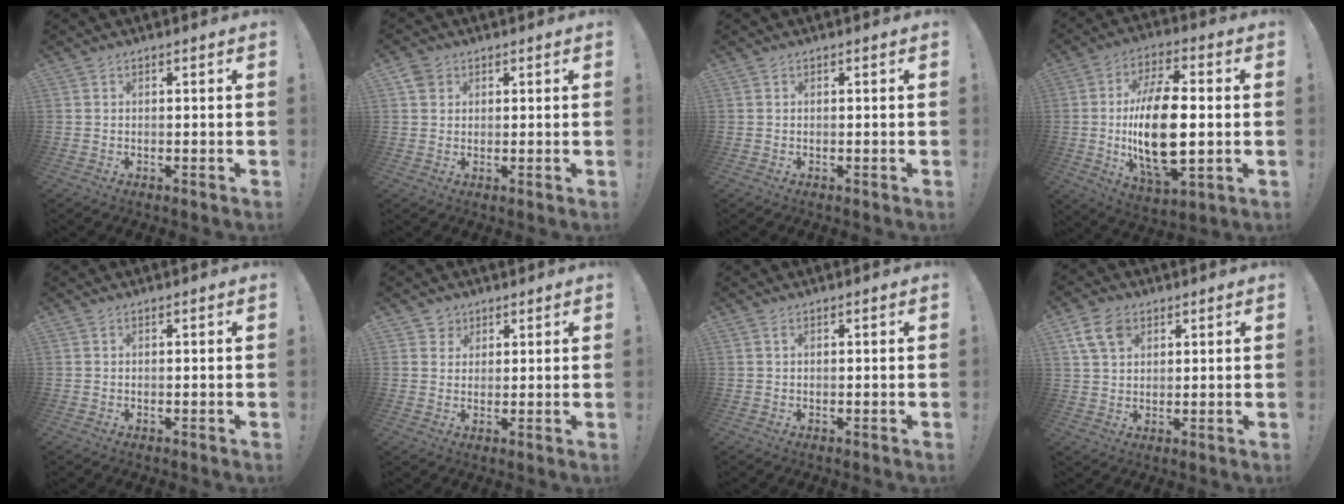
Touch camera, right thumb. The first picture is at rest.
{"total": 3.5, "force": [1.9, 2.7, 1.0], "torque": [-0.011, -0.004, 0.035]}
{"total": 0.0}
{"total": 21.1, "force": [-1.0, 10.1, 18.5], "torque": [-0.363, -0.005, -0.017]}
{"total": 0.0}
{"total": 3.7, "force": [2.1, 3.0, 0.0], "torque": [0.007, -0.016, 0.037]}
{"total": 0.5, "force": [0.1, 0.0, 0.5], "torque": [-0.013, 0.002, 0.002]}
{"total": 8.4, "force": [4.2, 5.7, 4.5], "torque": [-0.076, -0.006, 0.084]}